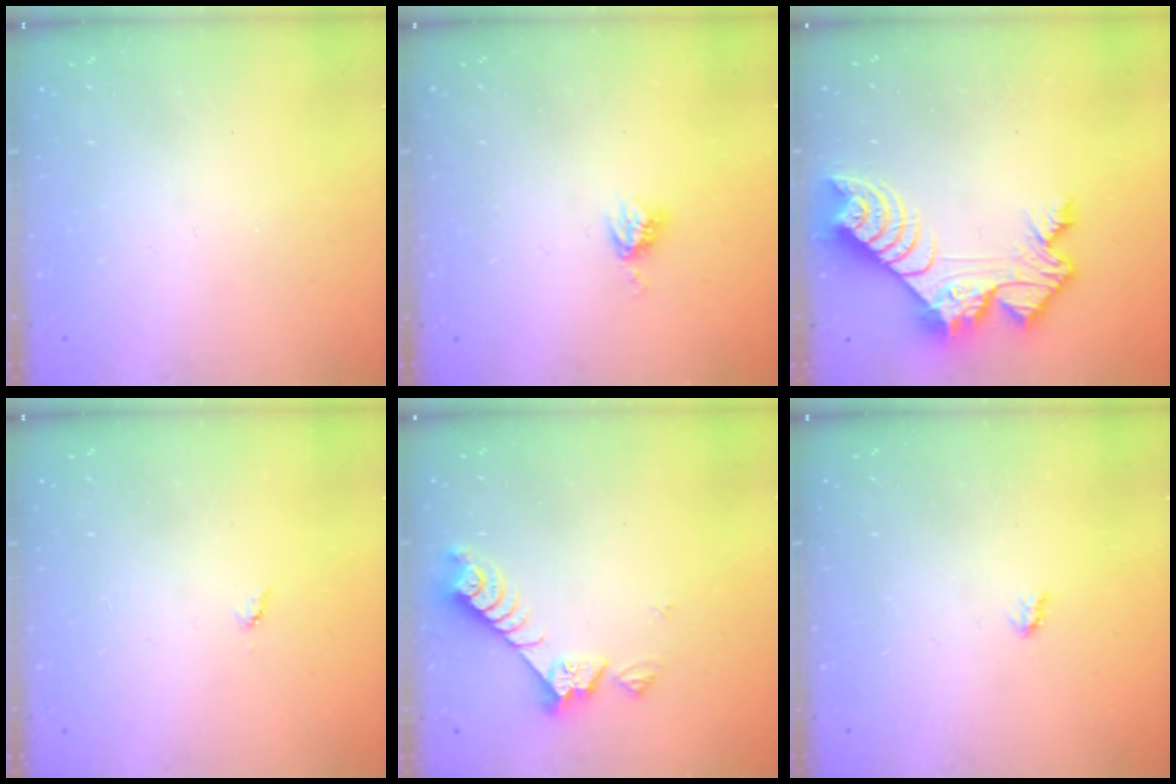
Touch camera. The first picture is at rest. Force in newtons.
{"total": 4.4, "press": 4.4, "slide": 0.1}
{"total": 11.8, "press": 11.7, "slide": 0.8}
{"total": 3.9, "press": 3.8, "slide": 0.5}
{"total": 7.4, "press": 7.4, "slide": 0.4}
{"total": 1.9, "press": 1.9, "slide": 0.3}